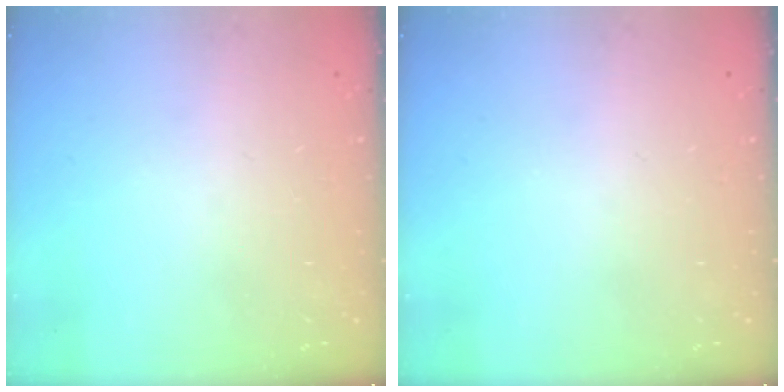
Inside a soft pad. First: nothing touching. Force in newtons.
{"total": 0.0}